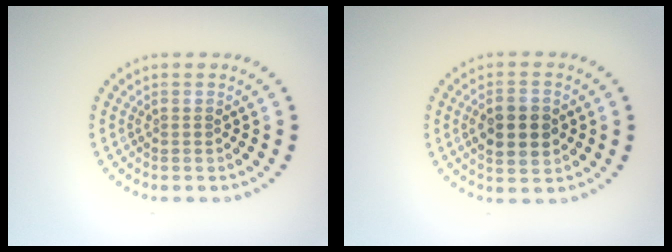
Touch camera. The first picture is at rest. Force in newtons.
{"total": 4.3, "press": 4.3, "slide": 0.2}